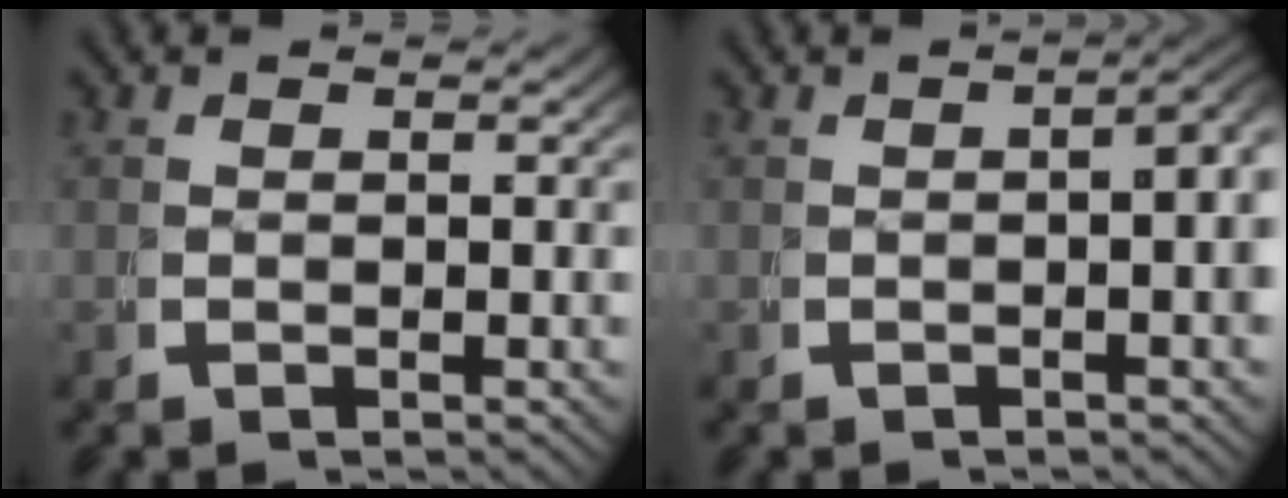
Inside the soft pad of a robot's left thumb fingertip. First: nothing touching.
{"total": 4.5, "force": [0.1, 1.7, 4.2], "torque": [-0.045, 0.013, -0.005]}